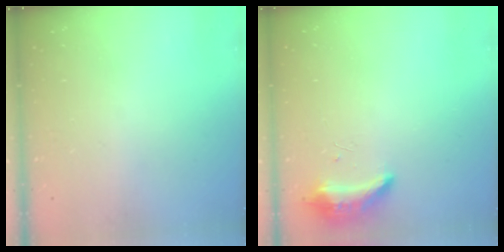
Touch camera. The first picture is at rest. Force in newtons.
{"total": 16.8, "press": 10.1, "slide": 13.4}